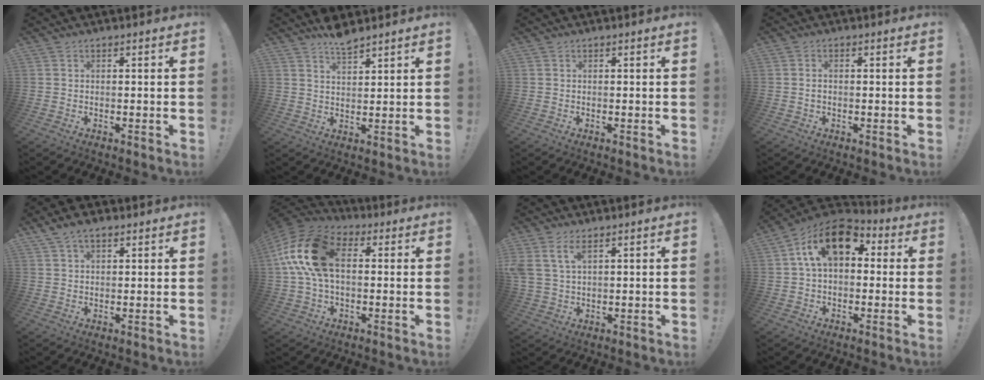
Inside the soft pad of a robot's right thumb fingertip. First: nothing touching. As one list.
[{"total": 5.0, "force": [4.5, 1.1, 1.9], "torque": [-0.025, -0.033, 0.079]}, {"total": 0.0}, {"total": 0.7, "force": [0.0, 0.4, 0.6], "torque": [-0.005, -0.002, -0.003]}, {"total": 4.7, "force": [3.1, 2.3, 2.6], "torque": [-0.042, -0.008, 0.057]}, {"total": 18.2, "force": [3.0, 11.0, 14.2], "torque": [-0.275, 0.016, 0.053]}, {"total": 5.7, "force": [3.2, 2.6, 3.9], "torque": [-0.082, -0.009, 0.060]}, {"total": 15.3, "force": [4.8, 9.2, 11.2], "torque": [-0.171, -0.001, 0.086]}]